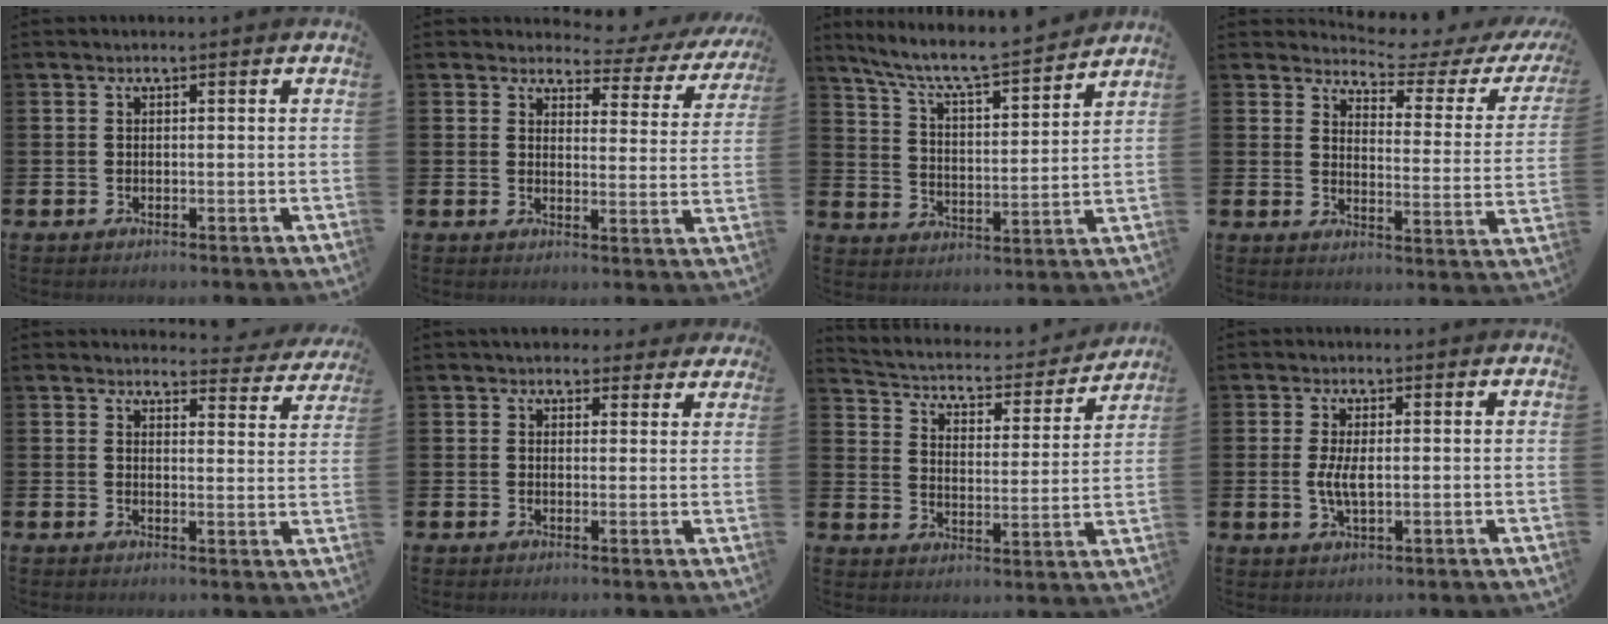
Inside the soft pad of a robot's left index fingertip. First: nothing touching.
{"total": 3.2, "force": [2.6, 1.7, 0.7], "torque": [-0.020, -0.025, 0.034]}
{"total": 7.6, "force": [6.9, 0.7, 3.0], "torque": [-0.092, -0.053, 0.116]}
{"total": 3.8, "force": [3.5, 1.1, 1.1], "torque": [-0.040, -0.029, 0.051]}
{"total": 3.0, "force": [3.0, 0.7, 0.1], "torque": [-0.003, -0.024, 0.048]}
{"total": 3.8, "force": [3.3, 1.7, 0.2], "torque": [0.004, -0.016, 0.058]}
{"total": 4.5, "force": [4.0, 1.6, 1.2], "torque": [-0.054, -0.036, 0.059]}
{"total": 3.5, "force": [0.3, 1.4, 3.2], "torque": [-0.061, 0.004, 0.003]}